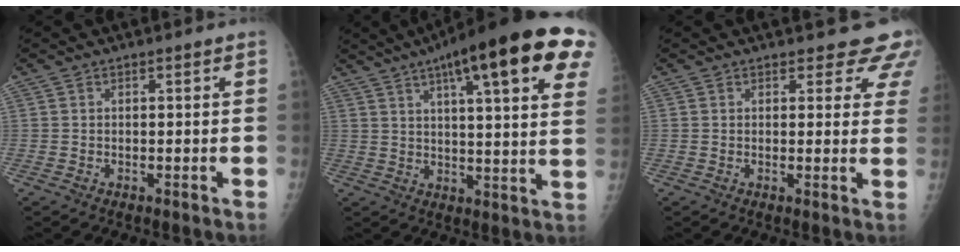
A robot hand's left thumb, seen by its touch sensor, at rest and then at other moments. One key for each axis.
{"total": 25.6, "fx": 13.2, "fy": 5.3, "fz": 21.3, "tx": -0.277, "ty": -0.003, "tz": 0.171}
{"total": 6.6, "fx": 5.8, "fy": 2.7, "fz": 1.6, "tx": 0.025, "ty": -0.026, "tz": 0.045}